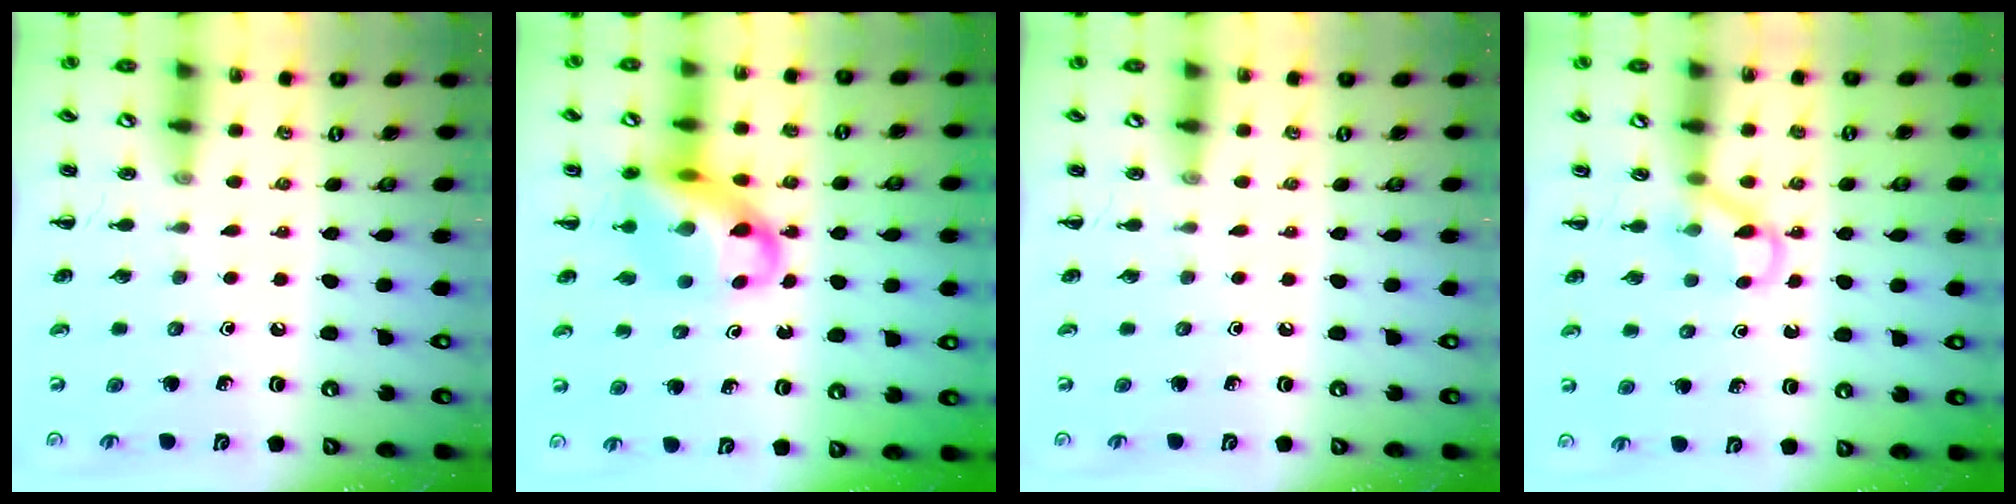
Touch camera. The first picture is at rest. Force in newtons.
{"total": 13.7, "press": 13.3, "slide": 3.3}
{"total": 0.0}
{"total": 5.0, "press": 4.8, "slide": 1.2}